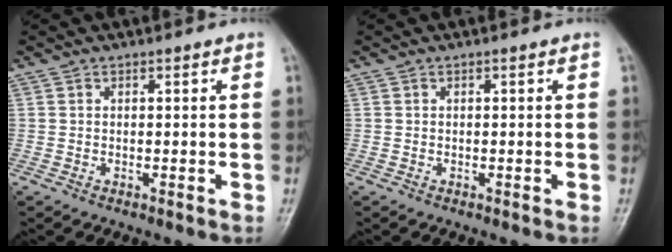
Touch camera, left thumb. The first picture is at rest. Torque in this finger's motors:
{"motor_torque": [0.00, 0.00, 0.00, 0.00, 0.00]}